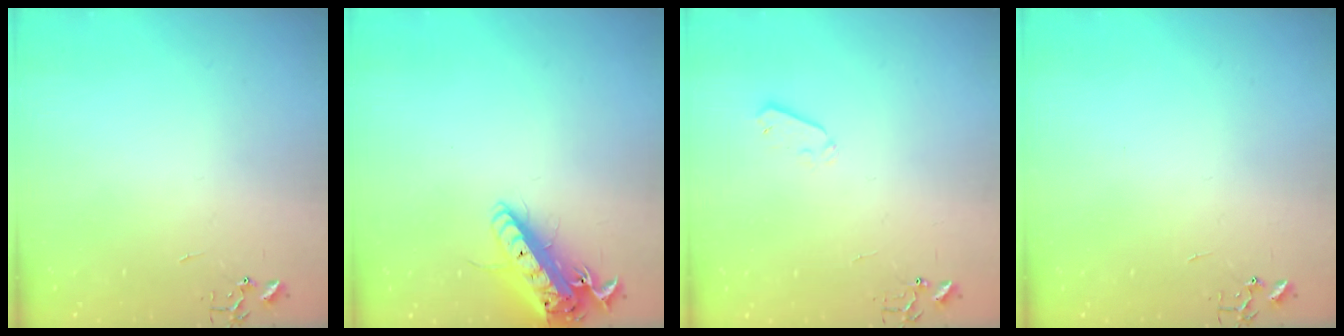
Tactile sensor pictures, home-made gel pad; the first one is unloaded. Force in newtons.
{"total": 16.4, "press": 16.0, "slide": 3.4}
{"total": 4.2, "press": 4.2, "slide": 0.7}
{"total": 0.0}